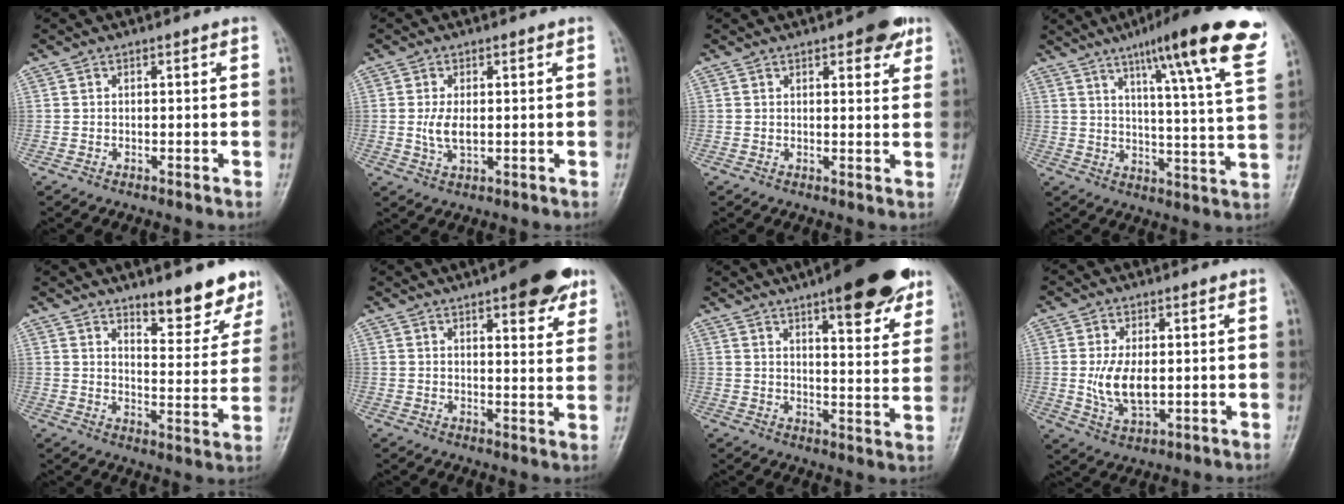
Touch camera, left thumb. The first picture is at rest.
{"total": 3.9, "force": [0.2, 2.0, 3.4], "torque": [-0.069, -0.009, 0.005]}
{"total": 6.0, "force": [3.5, 2.3, 4.2], "torque": [-0.034, -0.012, 0.038]}
{"total": 21.9, "force": [12.7, 2.6, 17.7], "torque": [-0.232, -0.037, 0.167]}
{"total": 11.2, "force": [8.6, 3.4, 6.3], "torque": [-0.044, -0.062, 0.124]}
{"total": 11.8, "force": [7.1, 3.9, 8.6], "torque": [-0.080, -0.027, 0.089]}
{"total": 17.7, "force": [11.1, 5.2, 12.7], "torque": [-0.138, -0.046, 0.150]}
{"total": 7.3, "force": [0.1, 3.9, 6.2], "torque": [-0.117, -0.015, 0.010]}